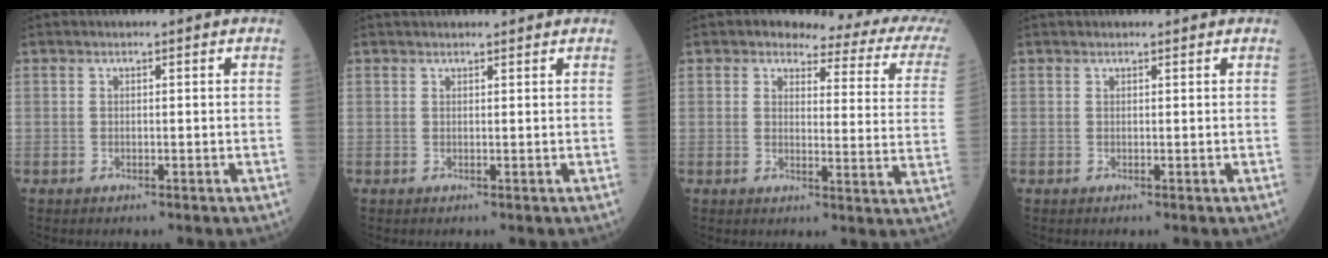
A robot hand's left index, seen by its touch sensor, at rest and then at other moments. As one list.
[{"total": 4.7, "force": [4.5, 0.6, 1.4], "torque": [-0.010, 0.033, 0.056]}, {"total": 12.8, "force": [10.4, 3.0, 6.7], "torque": [-0.072, -0.032, 0.091]}, {"total": 2.4, "force": [2.3, 0.3, 0.7], "torque": [-0.006, 0.027, 0.031]}]